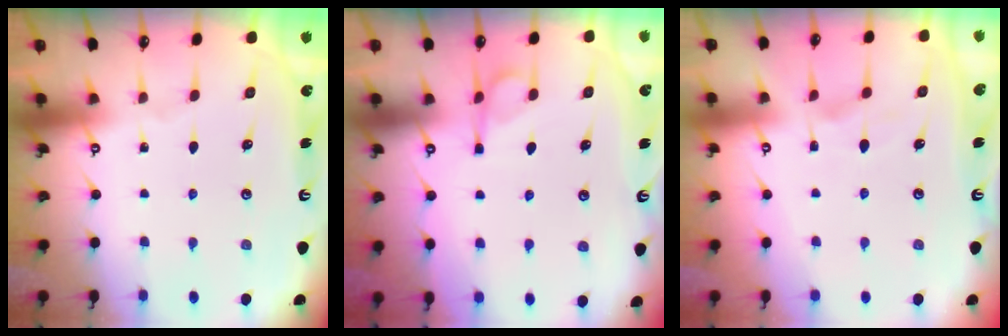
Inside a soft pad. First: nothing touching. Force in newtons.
{"total": 4.1, "press": 4.0, "slide": 1.0}
{"total": 2.3, "press": 2.0, "slide": 1.2}